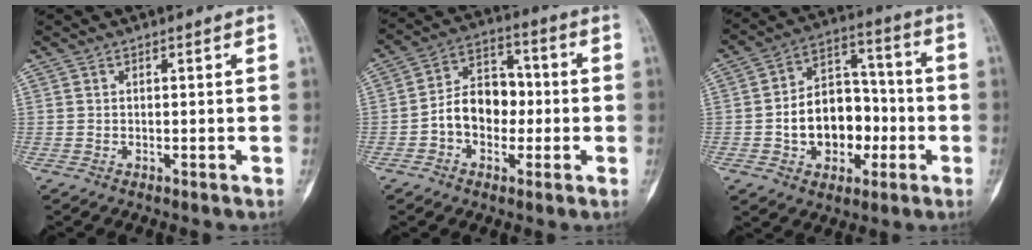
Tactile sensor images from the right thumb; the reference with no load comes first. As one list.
[{"total": 10.8, "force": [-1.6, 7.9, 7.2], "torque": [-0.085, 0.038, -0.038]}, {"total": 14.7, "force": [-2.8, 10.7, 9.7], "torque": [-0.106, 0.046, -0.043]}]